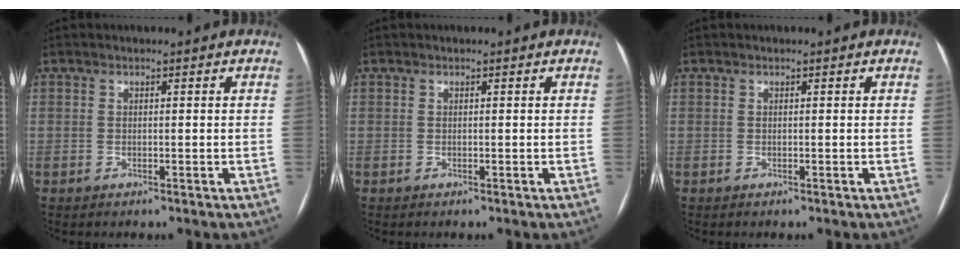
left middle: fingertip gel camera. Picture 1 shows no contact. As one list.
[{"total": 0.0}, {"total": 0.0}]